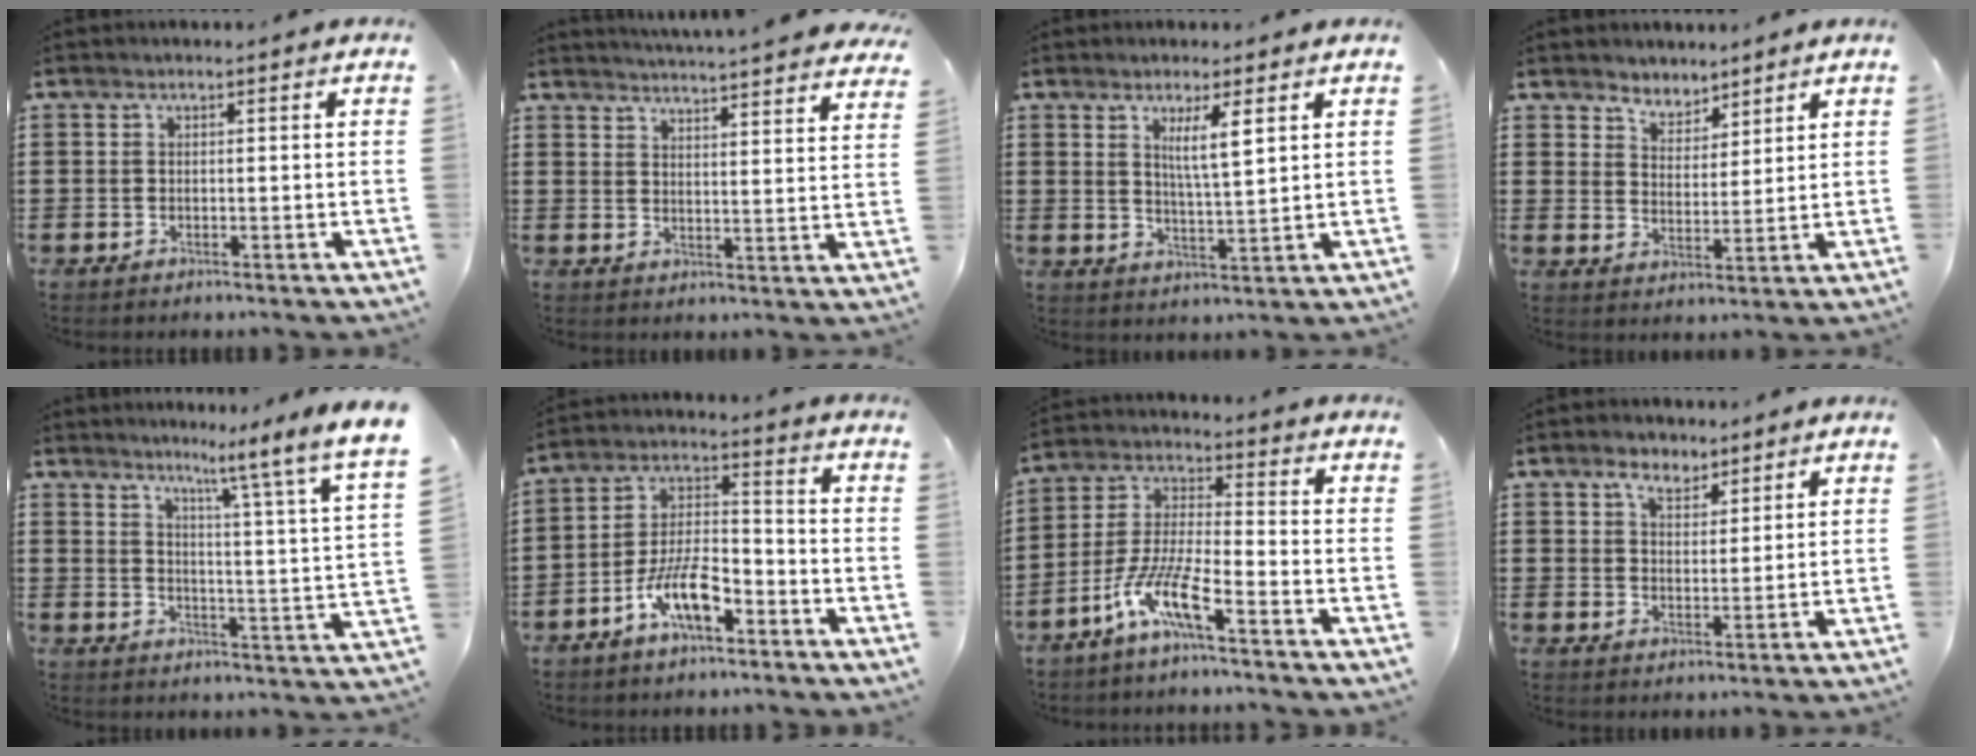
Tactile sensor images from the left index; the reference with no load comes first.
{"total": 4.4, "force": [4.4, -0.4, 0.6], "torque": [-0.023, -0.032, 0.074]}
{"total": 5.1, "force": [2.6, 0.7, 4.4], "torque": [-0.087, -0.002, 0.040]}
{"total": 4.1, "force": [3.7, 1.8, -0.5], "torque": [-0.010, -0.006, 0.068]}
{"total": 6.0, "force": [4.9, -2.2, 2.6], "torque": [-0.062, -0.058, 0.067]}
{"total": 9.0, "force": [-5.5, 3.5, 6.2], "torque": [-0.140, 0.005, -0.107]}
{"total": 9.9, "force": [-6.9, 1.3, 7.0], "torque": [-0.165, -0.010, -0.140]}
{"total": 4.0, "force": [3.1, 2.2, 1.3], "torque": [-0.029, 0.006, 0.057]}